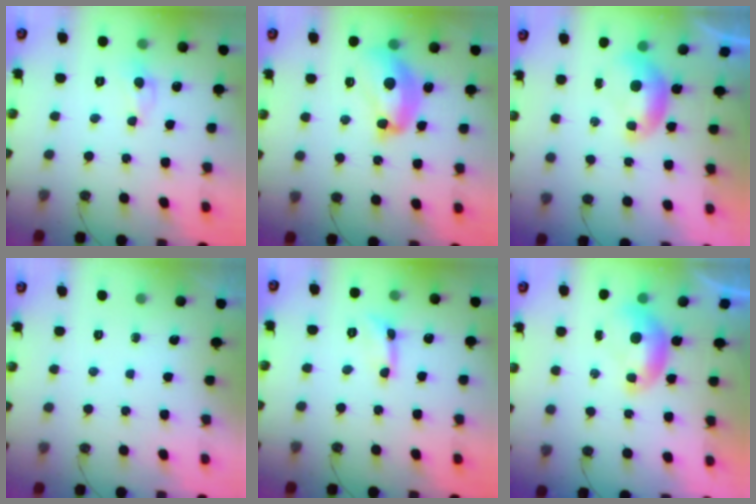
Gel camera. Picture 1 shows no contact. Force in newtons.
{"total": 10.4, "press": 10.3, "slide": 0.9}
{"total": 0.0}
{"total": 0.0}
{"total": 2.8, "press": 2.8, "slide": 0.4}
{"total": 0.0}